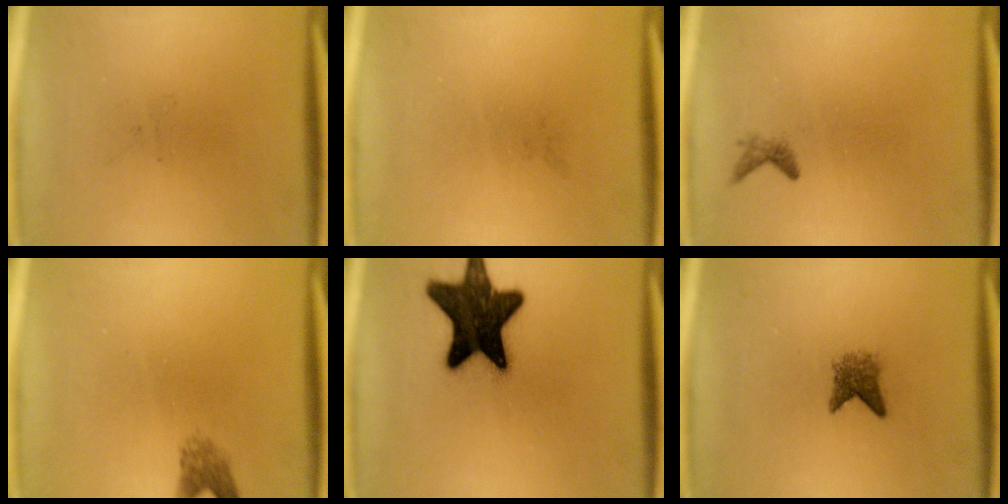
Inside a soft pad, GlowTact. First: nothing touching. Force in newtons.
{"total": 0.0}
{"total": 0.9}
{"total": 2.1}
{"total": 17.9}
{"total": 2.6}